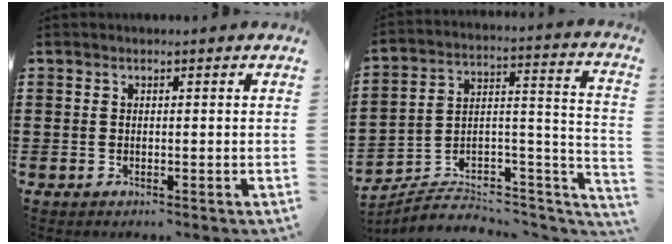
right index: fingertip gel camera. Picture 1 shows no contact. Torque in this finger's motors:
{"motor_torque": [-0.84, 0.06, -1.05, -0.21]}